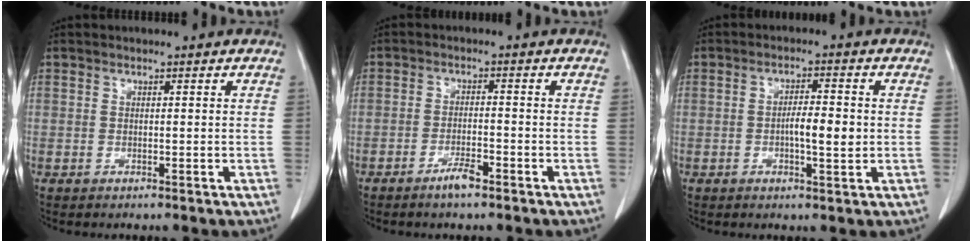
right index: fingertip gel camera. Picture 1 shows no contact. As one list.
[{"total": 3.1, "force": [-2.2, 0.4, 2.1], "torque": [-0.041, 0.000, -0.036]}, {"total": 4.6, "force": [-0.4, 0.9, 4.5], "torque": [-0.079, 0.000, -0.006]}]